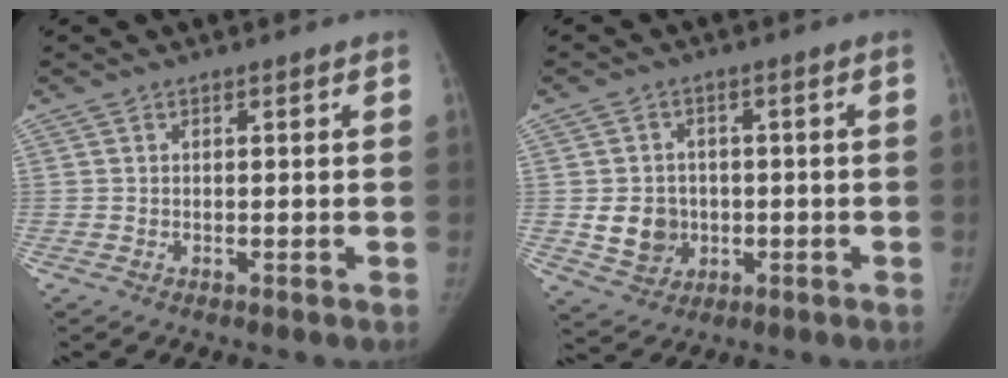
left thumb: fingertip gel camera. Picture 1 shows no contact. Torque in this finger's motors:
{"motor_torque": [0.06, 1.22, 0.77, -0.22, 0.18]}